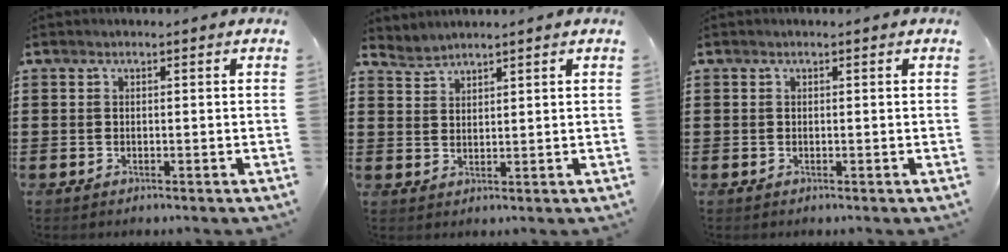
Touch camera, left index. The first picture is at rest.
{"total": 1.8, "force": [1.8, 0.0, -0.3], "torque": [0.000, -0.001, 0.036]}
{"total": 0.0}